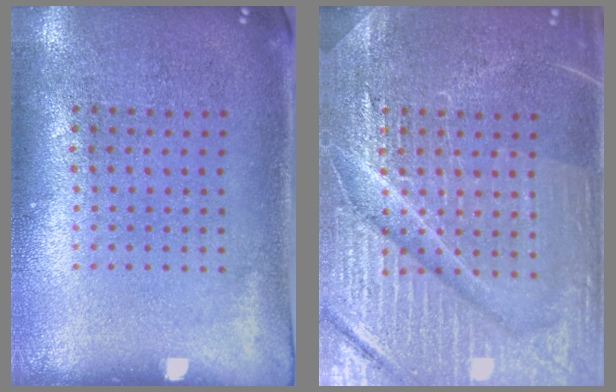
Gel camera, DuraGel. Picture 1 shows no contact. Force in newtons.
{"total": 7.4, "press": 7.3, "slide": 1.0}